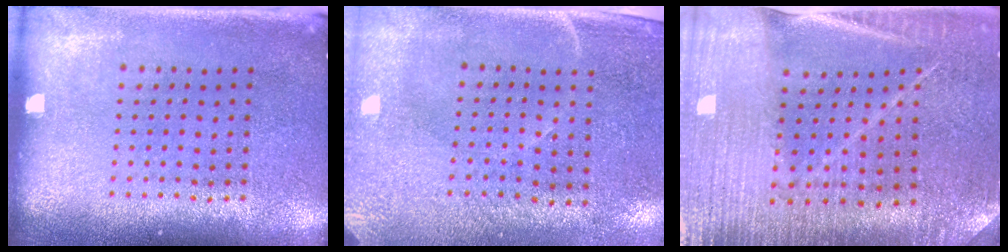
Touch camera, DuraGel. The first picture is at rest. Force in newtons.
{"total": 2.9, "press": 2.5, "slide": 1.5}
{"total": 2.6, "press": 2.6, "slide": 0.4}